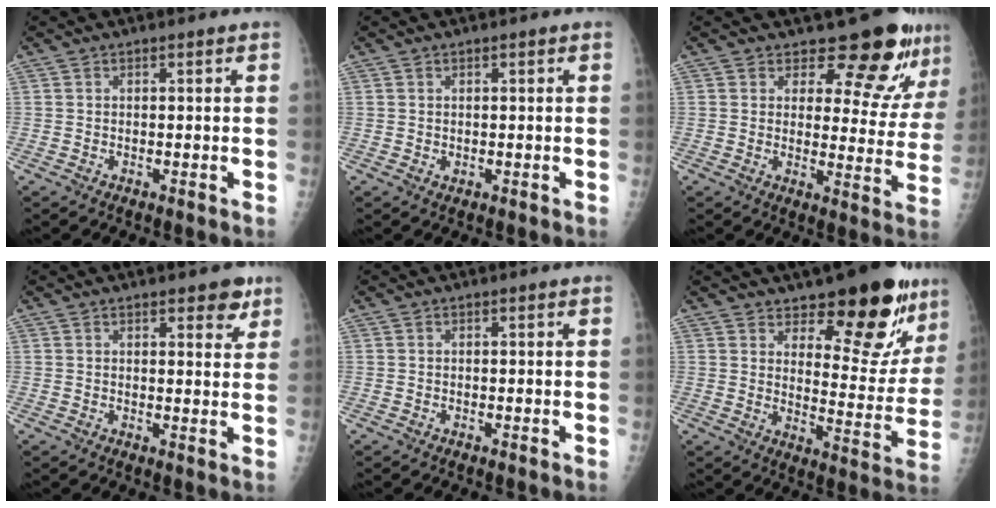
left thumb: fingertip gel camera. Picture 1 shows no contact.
{"total": 0.7, "force": [0.0, 0.5, 0.4], "torque": [-0.004, 0.000, 0.002]}
{"total": 11.5, "force": [10.1, 4.1, 3.7], "torque": [-0.012, -0.085, 0.115]}
{"total": 4.6, "force": [2.9, 1.9, 3.0], "torque": [-0.017, -0.014, 0.034]}
{"total": 0.0}
{"total": 17.3, "force": [12.1, 7.0, 10.2], "torque": [-0.074, -0.099, 0.165]}